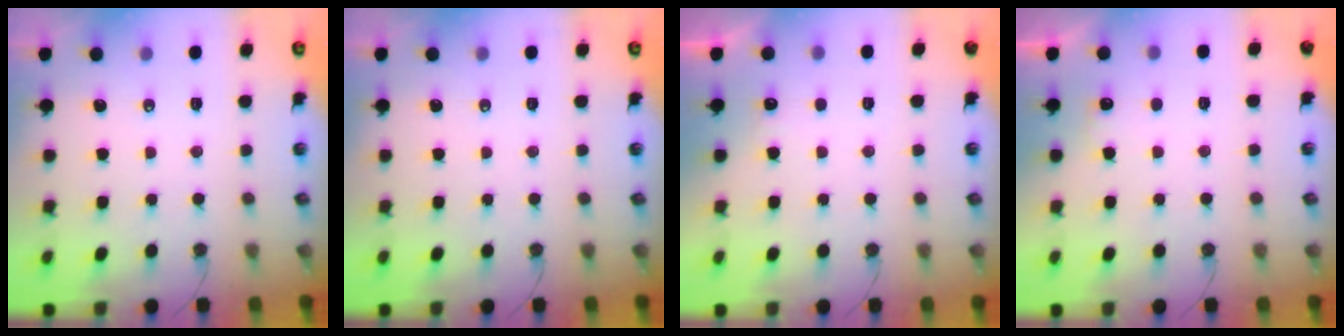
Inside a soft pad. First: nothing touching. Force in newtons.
{"total": 0.0}
{"total": 4.6, "press": 4.5, "slide": 1.1}
{"total": 5.3, "press": 5.3, "slide": 0.8}